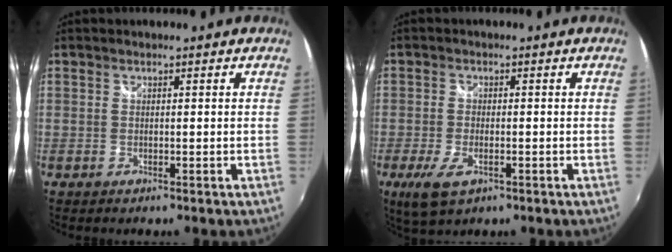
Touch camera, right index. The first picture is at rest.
{"total": 6.1, "force": [-2.9, 2.8, 4.6], "torque": [-0.107, -0.017, -0.052]}